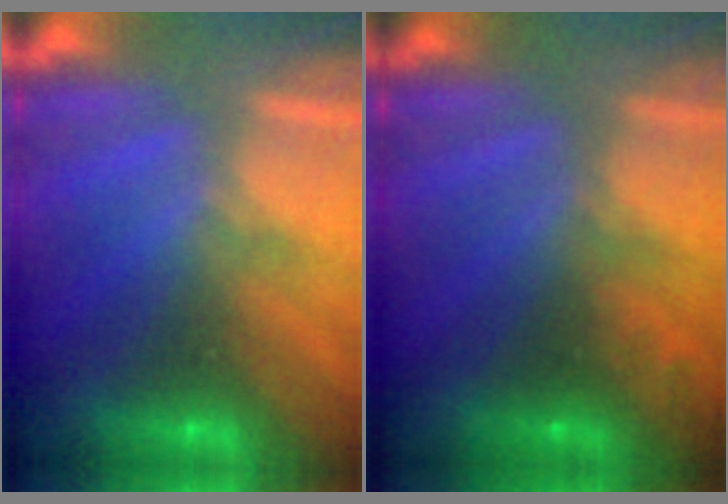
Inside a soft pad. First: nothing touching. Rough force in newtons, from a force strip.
{"total": 2.4}